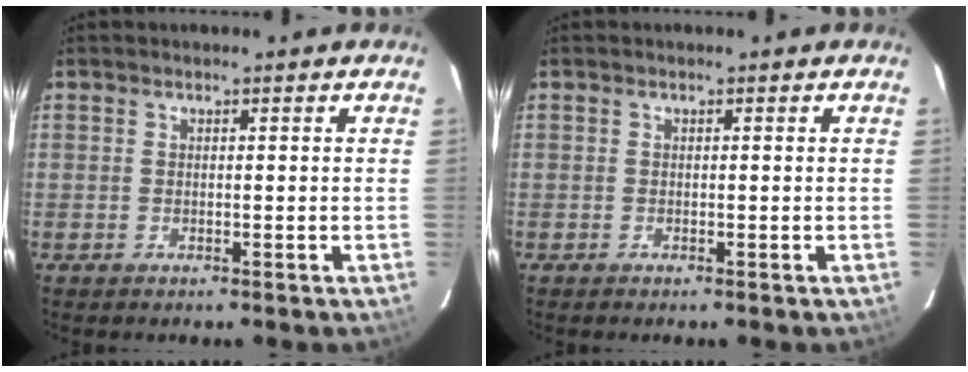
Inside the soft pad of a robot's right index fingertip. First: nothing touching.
{"total": 0.0}